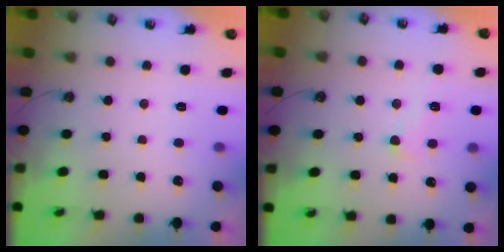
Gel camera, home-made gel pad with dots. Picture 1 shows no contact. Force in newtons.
{"total": 1.6, "press": 1.4, "slide": 0.7}